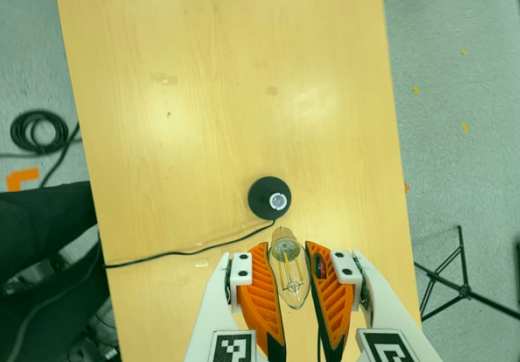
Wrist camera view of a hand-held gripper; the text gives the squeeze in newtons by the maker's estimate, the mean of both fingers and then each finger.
{"total": 22.8, "left": 26.2, "right": 19.4}